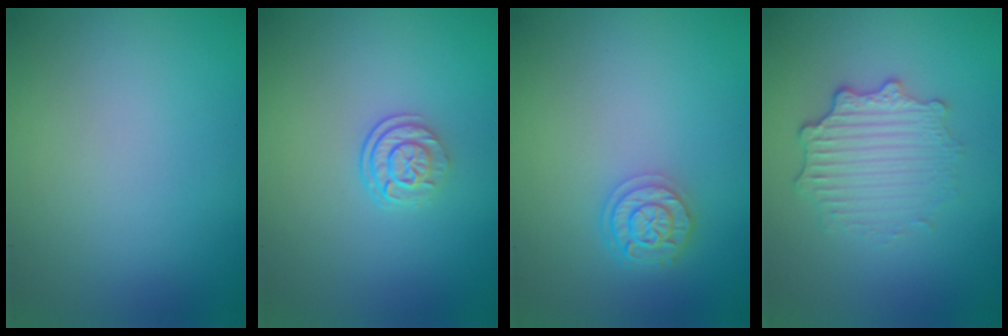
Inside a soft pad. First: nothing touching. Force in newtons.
{"total": 2.5, "press": 1.8, "slide": 1.8}
{"total": 2.5, "press": 2.1, "slide": 1.3}
{"total": 3.6, "press": 2.8, "slide": 2.3}